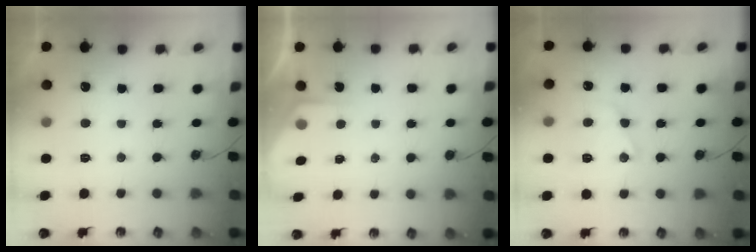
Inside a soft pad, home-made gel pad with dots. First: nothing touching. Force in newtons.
{"total": 1.8, "press": 1.7, "slide": 0.3}
{"total": 12.9, "press": 12.9, "slide": 1.1}